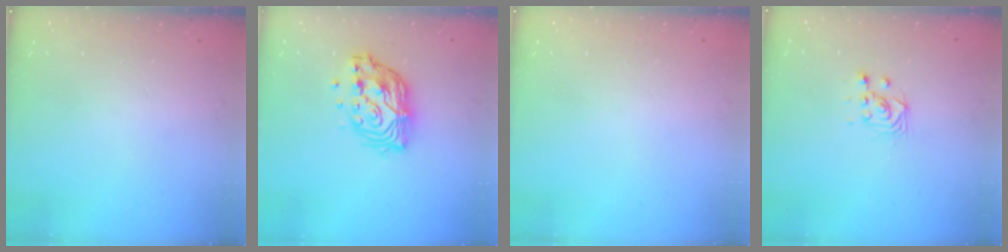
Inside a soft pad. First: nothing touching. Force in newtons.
{"total": 12.2, "press": 12.2, "slide": 1.0}
{"total": 0.0}
{"total": 3.6, "press": 3.5, "slide": 0.8}